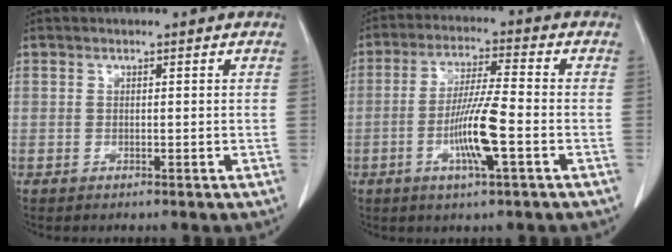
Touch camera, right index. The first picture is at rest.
{"total": 9.2, "force": [-2.8, 0.2, 8.8], "torque": [-0.168, -0.009, -0.056]}